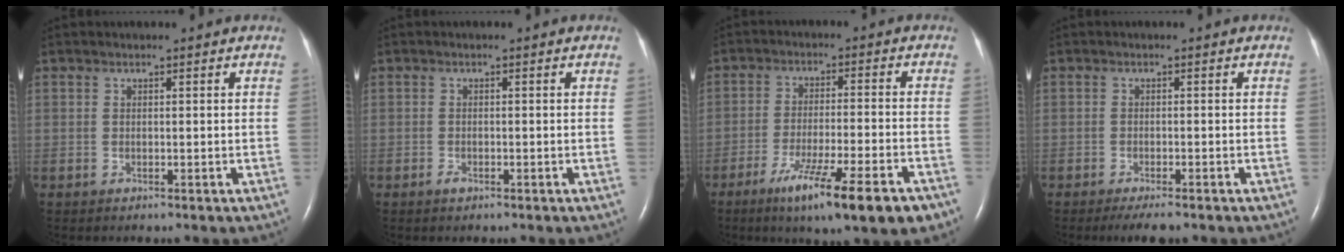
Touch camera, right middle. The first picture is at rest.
{"total": 0.8, "force": [-0.5, 0.4, 0.5], "torque": [-0.009, 0.001, -0.006]}
{"total": 15.1, "force": [-9.6, 1.5, 11.6], "torque": [-0.145, -0.031, -0.144]}
{"total": 3.8, "force": [-3.0, 0.7, 2.3], "torque": [-0.035, -0.008, -0.042]}